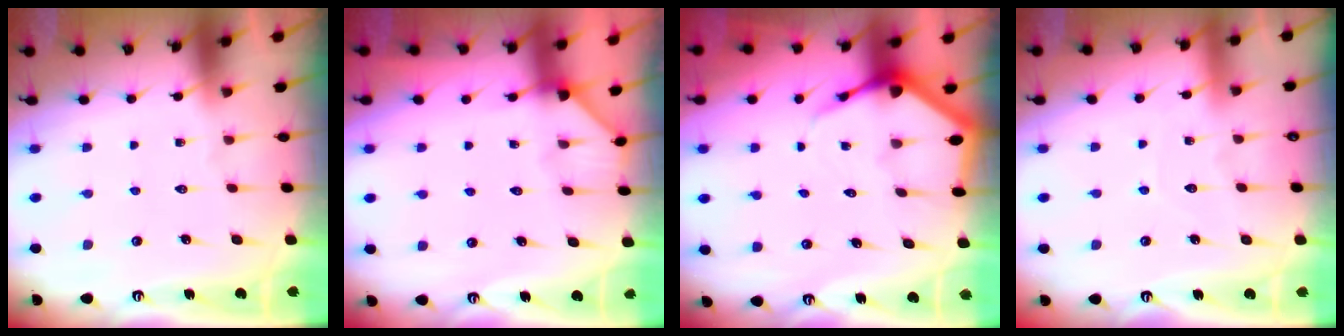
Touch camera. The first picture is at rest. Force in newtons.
{"total": 2.0, "press": 2.0, "slide": 0.1}
{"total": 5.1, "press": 5.0, "slide": 0.7}
{"total": 3.8, "press": 3.8, "slide": 0.4}